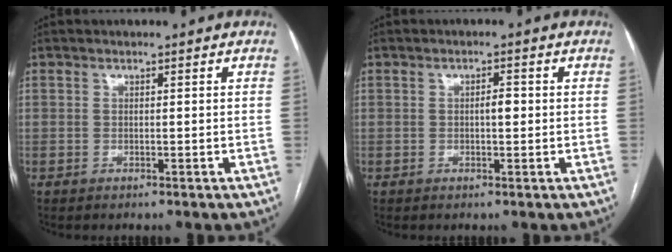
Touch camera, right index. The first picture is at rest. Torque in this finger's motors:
{"motor_torque": [0.38, 0.01, 0.15, 0.04]}